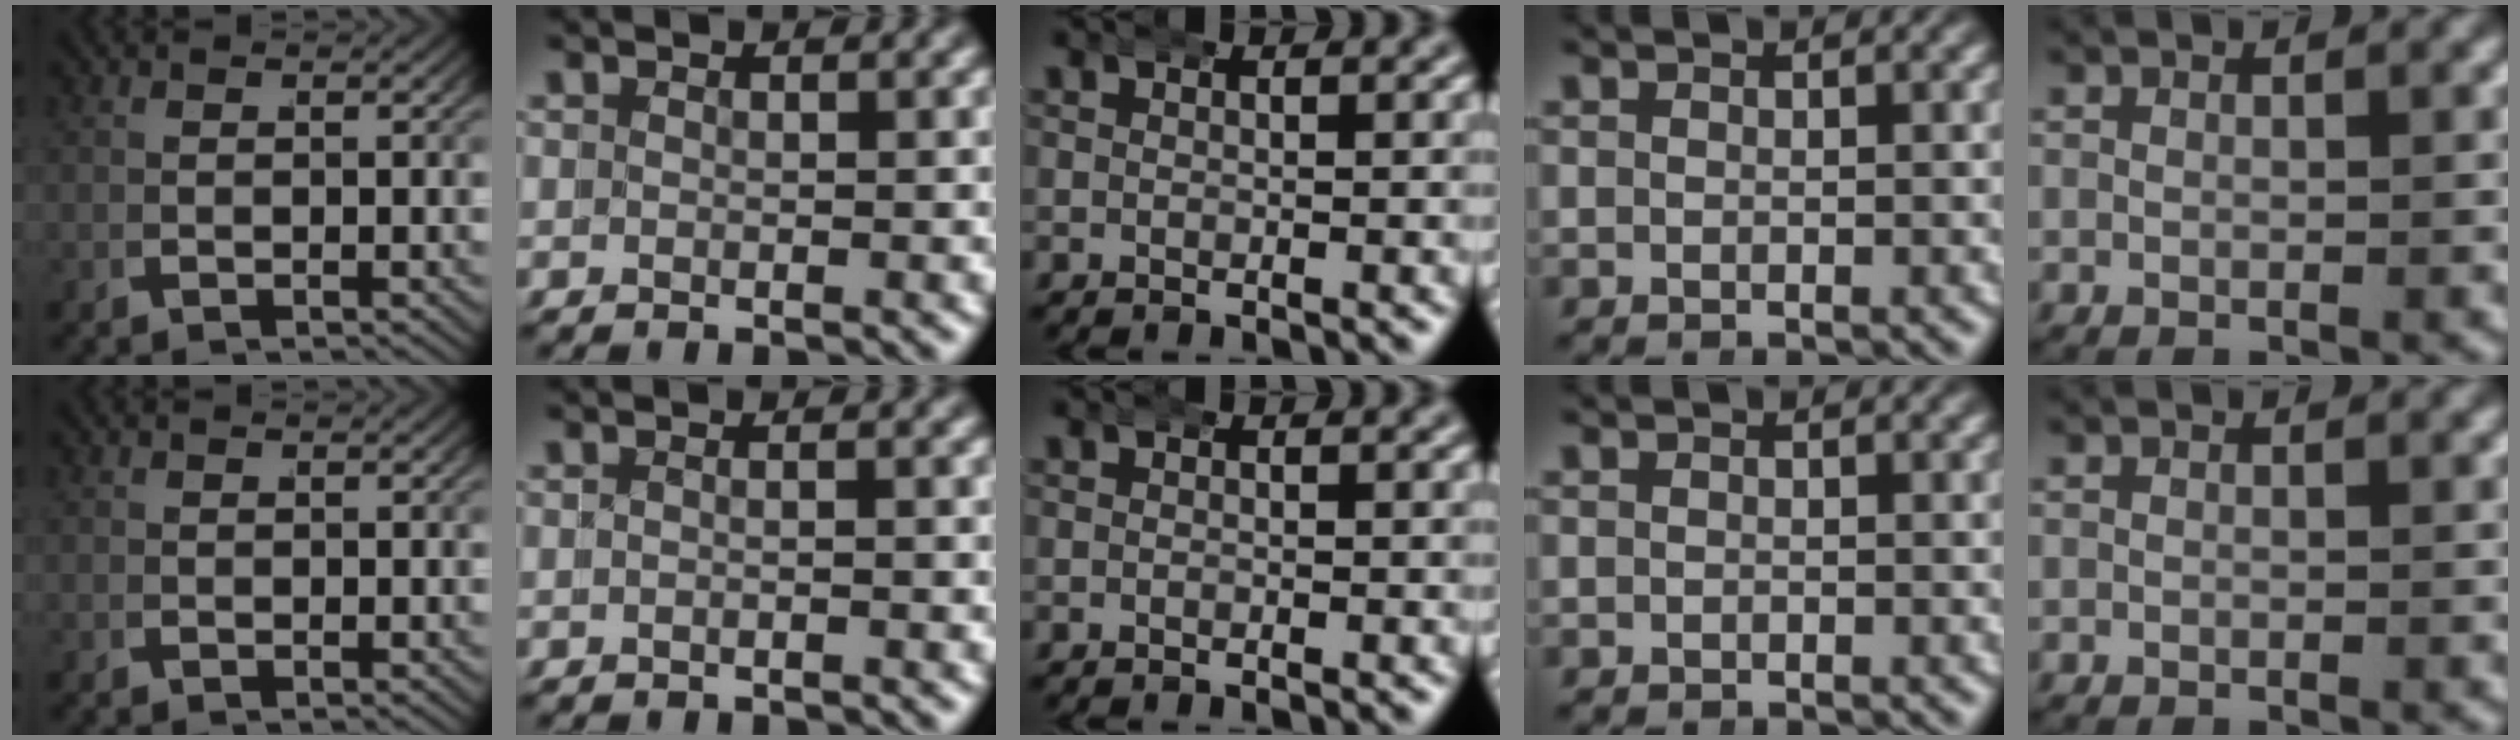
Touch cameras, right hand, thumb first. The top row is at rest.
{"thumb": {"total": 0.7, "force": [0.5, 0.4, 0.2], "torque": [0.000, -0.001, 0.014]}, "index": {"total": 1.1, "force": [-0.7, -0.9, -0.1], "torque": [0.004, 0.003, -0.011]}}